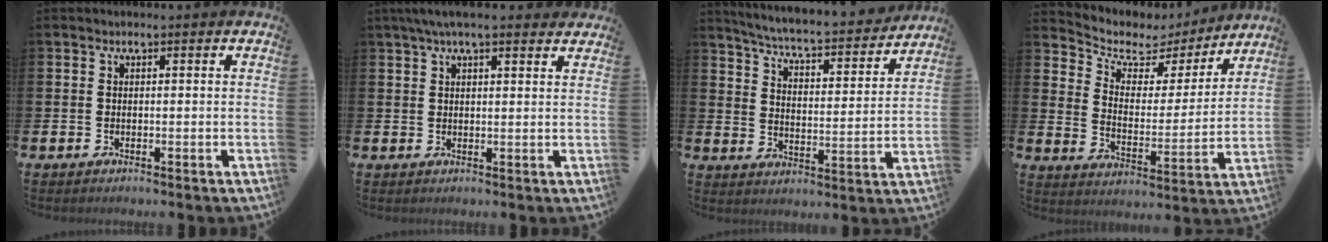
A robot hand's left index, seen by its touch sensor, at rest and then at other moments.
{"total": 4.3, "force": [3.6, 0.7, 2.3], "torque": [-0.047, -0.003, 0.063]}
{"total": 5.7, "force": [5.4, 0.3, 1.8], "torque": [-0.058, -0.049, 0.084]}
{"total": 6.0, "force": [4.7, 3.4, 1.6], "torque": [-0.055, -0.038, 0.074]}